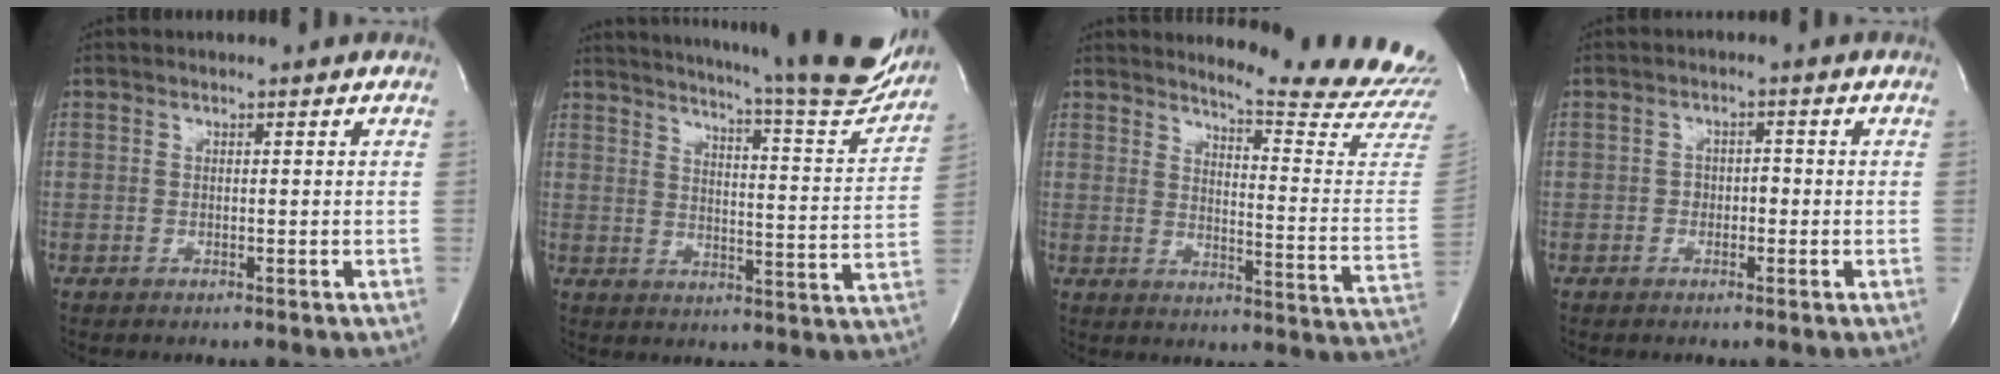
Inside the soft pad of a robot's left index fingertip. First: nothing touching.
{"total": 23.9, "force": [21.6, 1.6, 10.2], "torque": [-0.157, -0.076, 0.263]}
{"total": 17.1, "force": [16.6, -1.7, 3.7], "torque": [-0.059, -0.158, 0.185]}
{"total": 1.9, "force": [-0.6, 1.3, 1.2], "torque": [-0.011, 0.005, -0.011]}